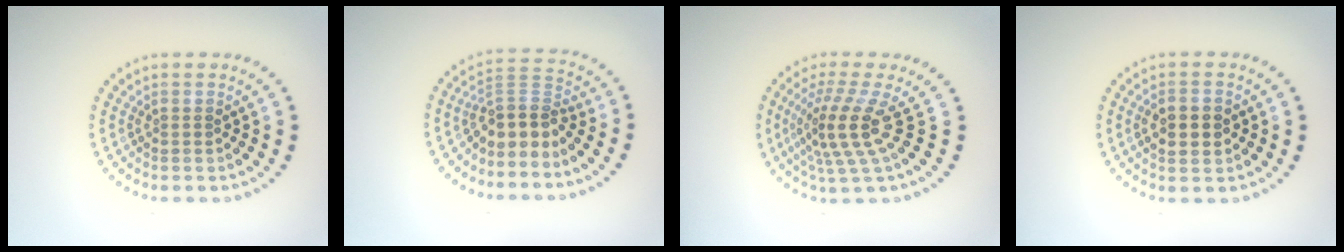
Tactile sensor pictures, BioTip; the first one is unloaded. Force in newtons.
{"total": 3.5, "press": 2.7, "slide": 2.3}
{"total": 4.4, "press": 3.1, "slide": 3.1}
{"total": 3.7, "press": 3.7, "slide": 0.1}